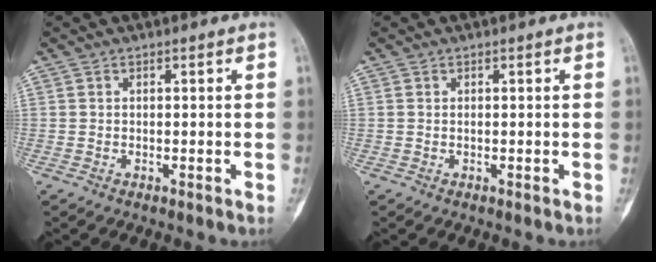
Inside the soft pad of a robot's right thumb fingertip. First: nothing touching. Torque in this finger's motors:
{"motor_torque": [0.39, 0.25, 0.08, -0.22, 0.09]}